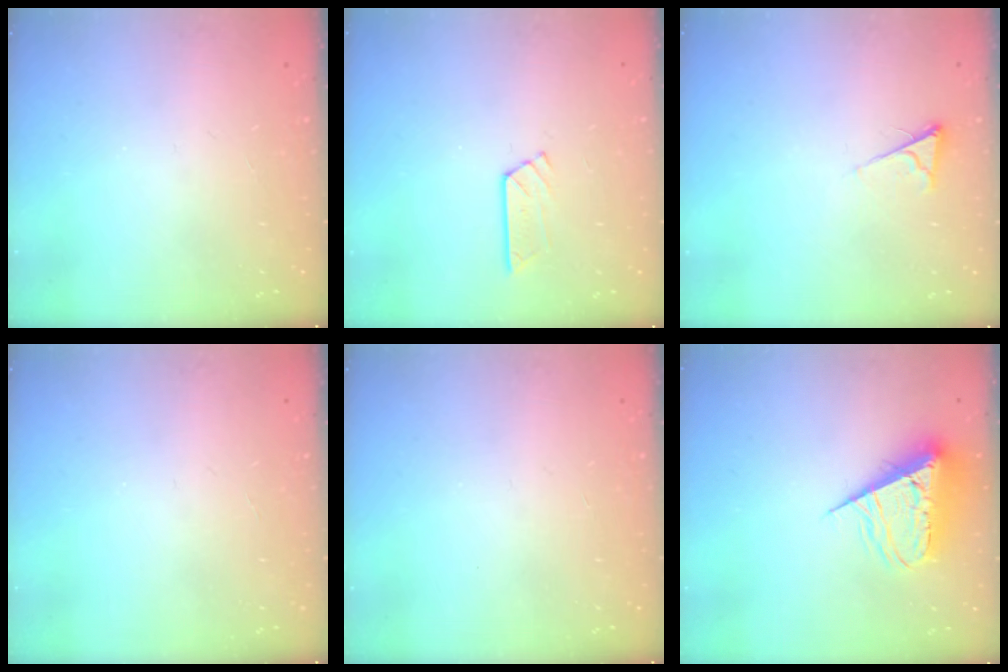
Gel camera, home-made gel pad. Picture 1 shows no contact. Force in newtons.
{"total": 3.9, "press": 3.9, "slide": 0.4}
{"total": 3.9, "press": 3.8, "slide": 0.6}
{"total": 0.0}
{"total": 0.0}
{"total": 10.2, "press": 10.2, "slide": 0.6}